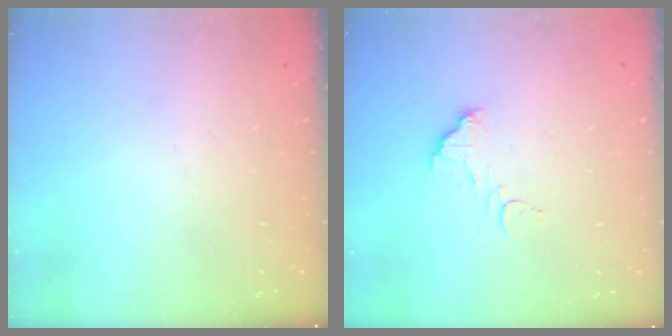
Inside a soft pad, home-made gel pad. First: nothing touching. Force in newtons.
{"total": 8.0, "press": 8.0, "slide": 0.3}